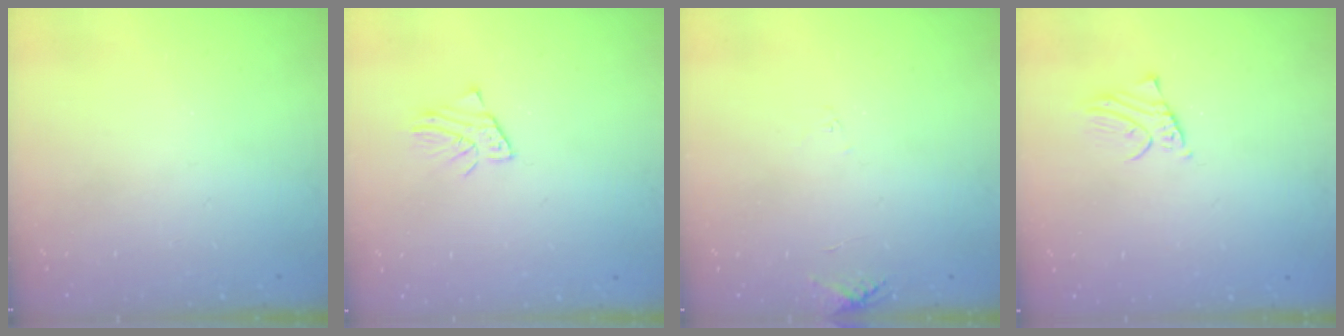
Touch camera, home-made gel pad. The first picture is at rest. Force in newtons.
{"total": 2.5, "press": 2.5, "slide": 0.2}
{"total": 6.4, "press": 6.4, "slide": 0.5}
{"total": 2.3, "press": 2.3, "slide": 0.1}